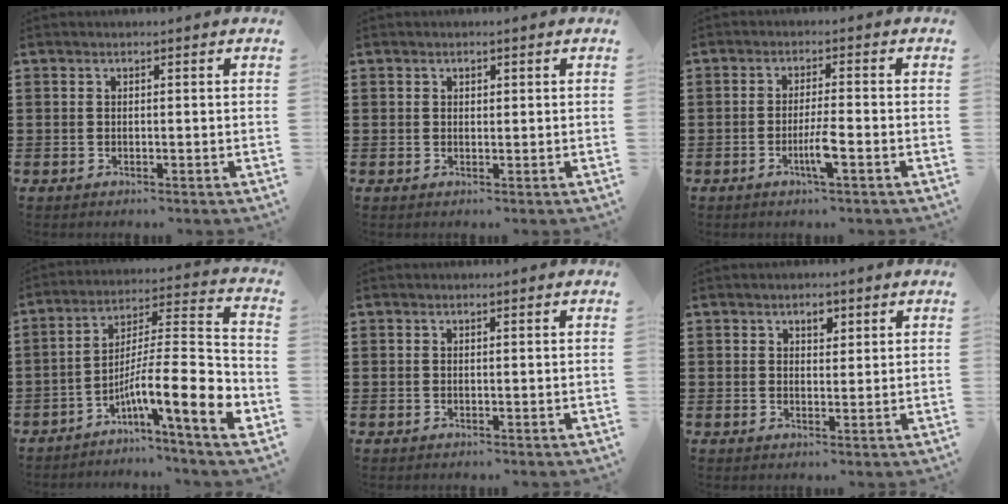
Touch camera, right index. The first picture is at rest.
{"total": 0.6, "force": [0.4, 0.4, 0.3], "torque": [-0.006, 0.003, 0.007]}
{"total": 4.1, "force": [-1.9, 0.1, 3.7], "torque": [-0.069, -0.009, -0.034]}
{"total": 12.3, "force": [-5.2, 1.8, 11.0], "torque": [-0.185, -0.022, -0.099]}
{"total": 0.0}
{"total": 2.3, "force": [1.4, 1.3, 1.2], "torque": [-0.020, 0.002, 0.024]}